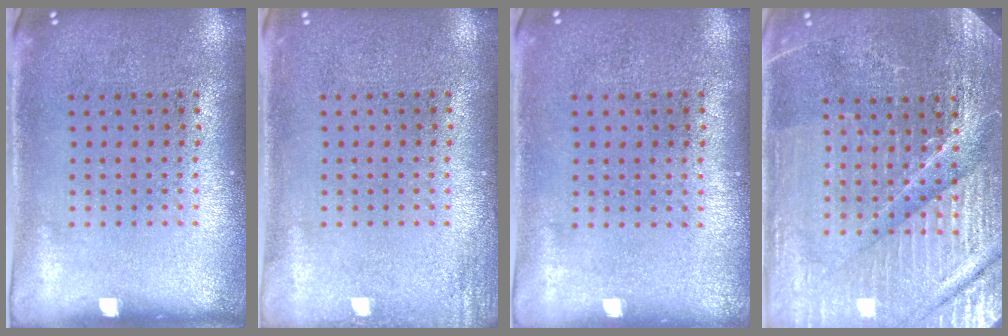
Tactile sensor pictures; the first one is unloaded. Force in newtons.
{"total": 1.2, "press": 1.2, "slide": 0.1}
{"total": 0.0}
{"total": 4.8, "press": 4.5, "slide": 1.6}